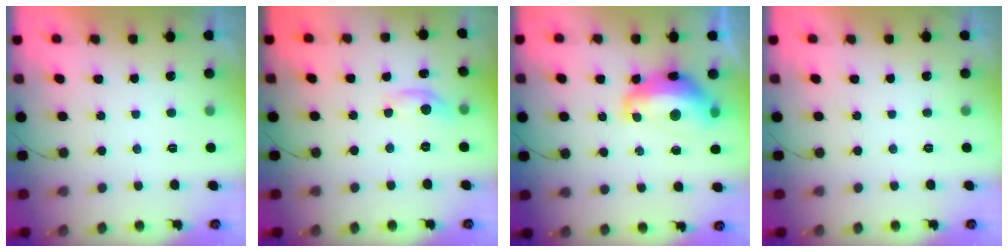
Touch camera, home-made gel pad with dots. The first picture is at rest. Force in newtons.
{"total": 5.5, "press": 5.5, "slide": 0.4}
{"total": 13.7, "press": 13.7, "slide": 1.0}
{"total": 0.0}